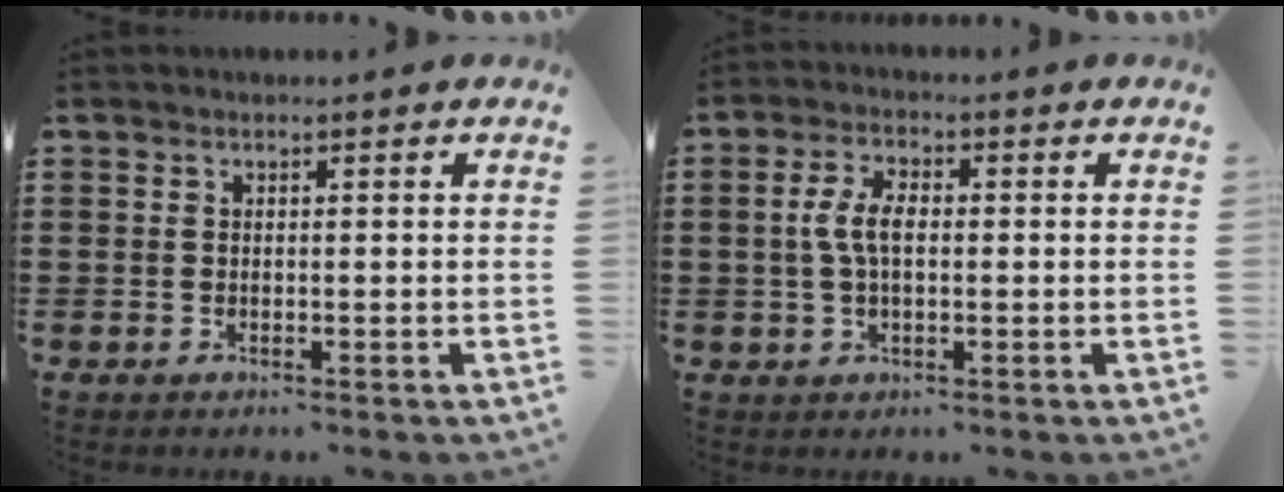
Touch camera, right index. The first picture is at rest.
{"total": 5.2, "force": [0.1, 2.5, 4.5], "torque": [-0.110, 0.000, -0.007]}